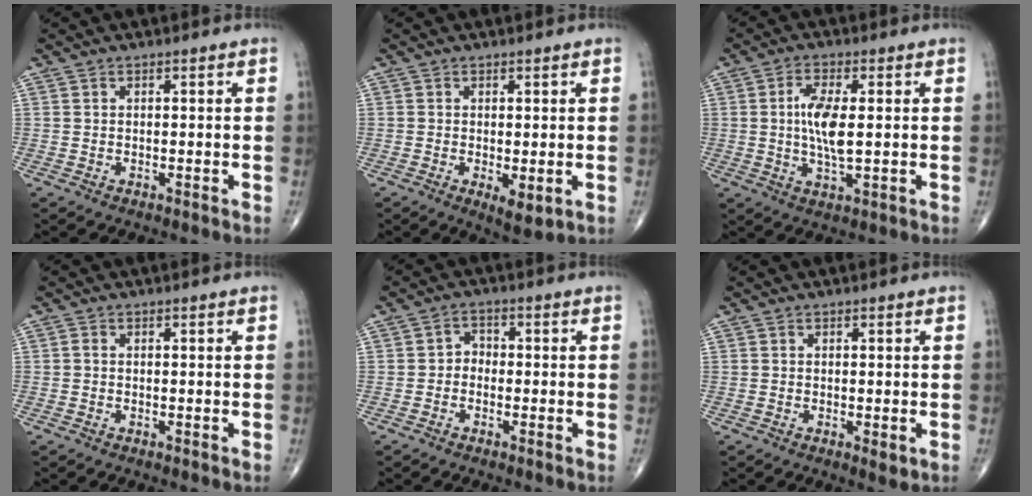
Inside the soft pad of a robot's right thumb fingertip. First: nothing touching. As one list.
[{"total": 4.2, "force": [-0.9, 1.7, 3.7], "torque": [-0.056, -0.014, -0.010]}, {"total": 7.8, "force": [0.5, 2.7, 7.3], "torque": [-0.149, -0.010, 0.006]}, {"total": 0.5, "force": [-0.2, 0.3, 0.4], "torque": [-0.006, 0.000, -0.007]}, {"total": 2.4, "force": [-0.9, 2.0, 1.1], "torque": [0.001, 0.013, -0.028]}, {"total": 1.7, "force": [-0.4, 0.7, 1.5], "torque": [-0.025, -0.006, -0.005]}]